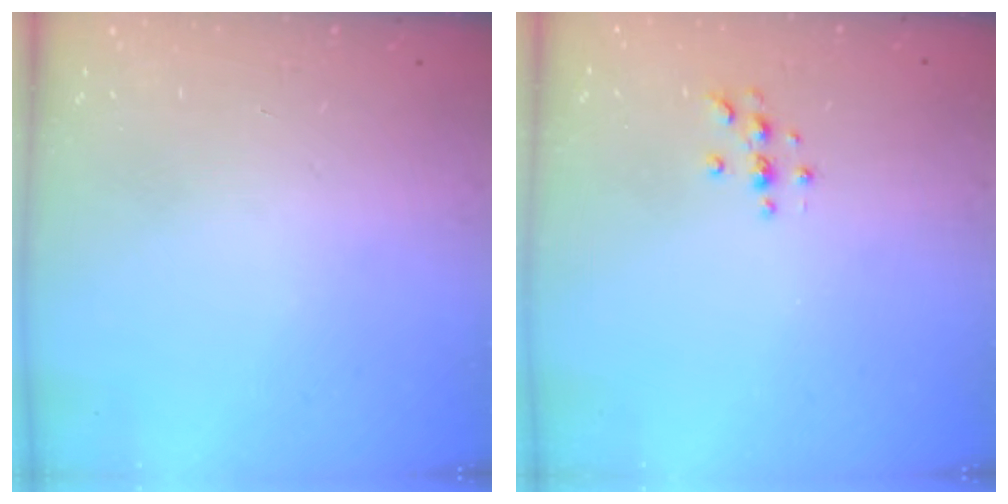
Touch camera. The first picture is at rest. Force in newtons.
{"total": 3.0, "press": 3.0, "slide": 0.4}